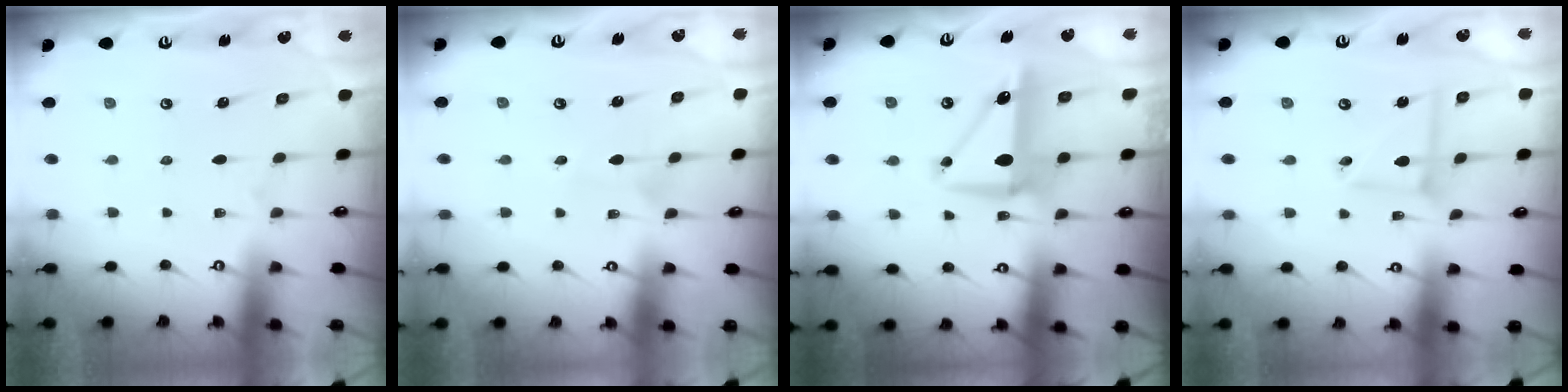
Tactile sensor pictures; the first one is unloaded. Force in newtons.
{"total": 2.9, "press": 2.9, "slide": 0.4}
{"total": 9.0, "press": 8.9, "slide": 1.6}
{"total": 6.8, "press": 6.7, "slide": 0.5}